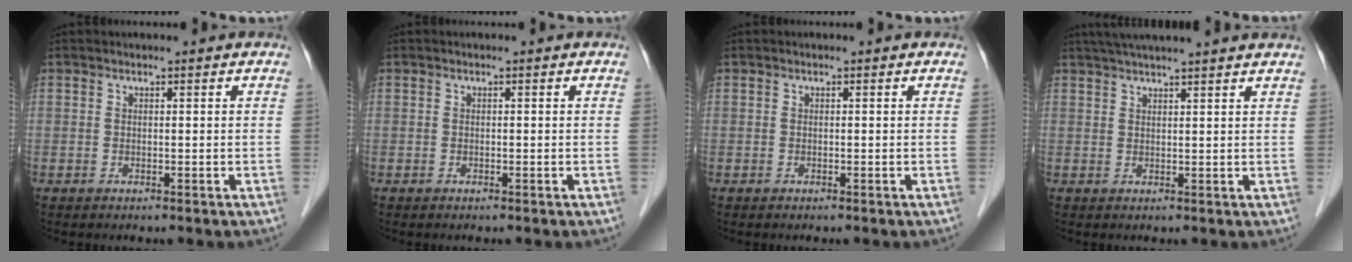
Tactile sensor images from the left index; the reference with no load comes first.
{"total": 0.0}
{"total": 0.0}
{"total": 11.6, "force": [10.1, -0.2, 5.8], "torque": [-0.096, 0.039, 0.133]}